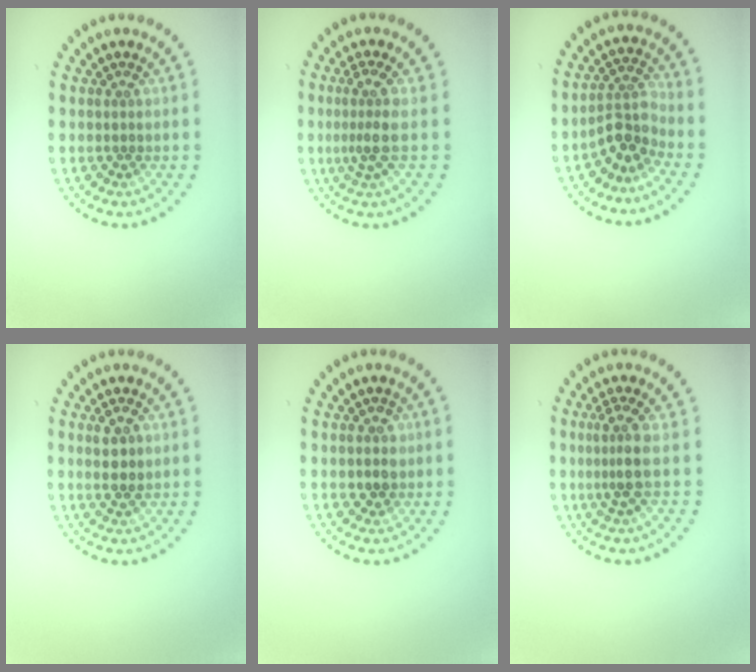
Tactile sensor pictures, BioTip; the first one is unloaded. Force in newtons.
{"total": 2.8, "press": 2.0, "slide": 2.0}
{"total": 3.0, "press": 2.4, "slide": 1.8}
{"total": 2.4, "press": 2.3, "slide": 0.6}
{"total": 1.9, "press": 1.9, "slide": 0.6}
{"total": 2.6, "press": 1.9, "slide": 1.8}